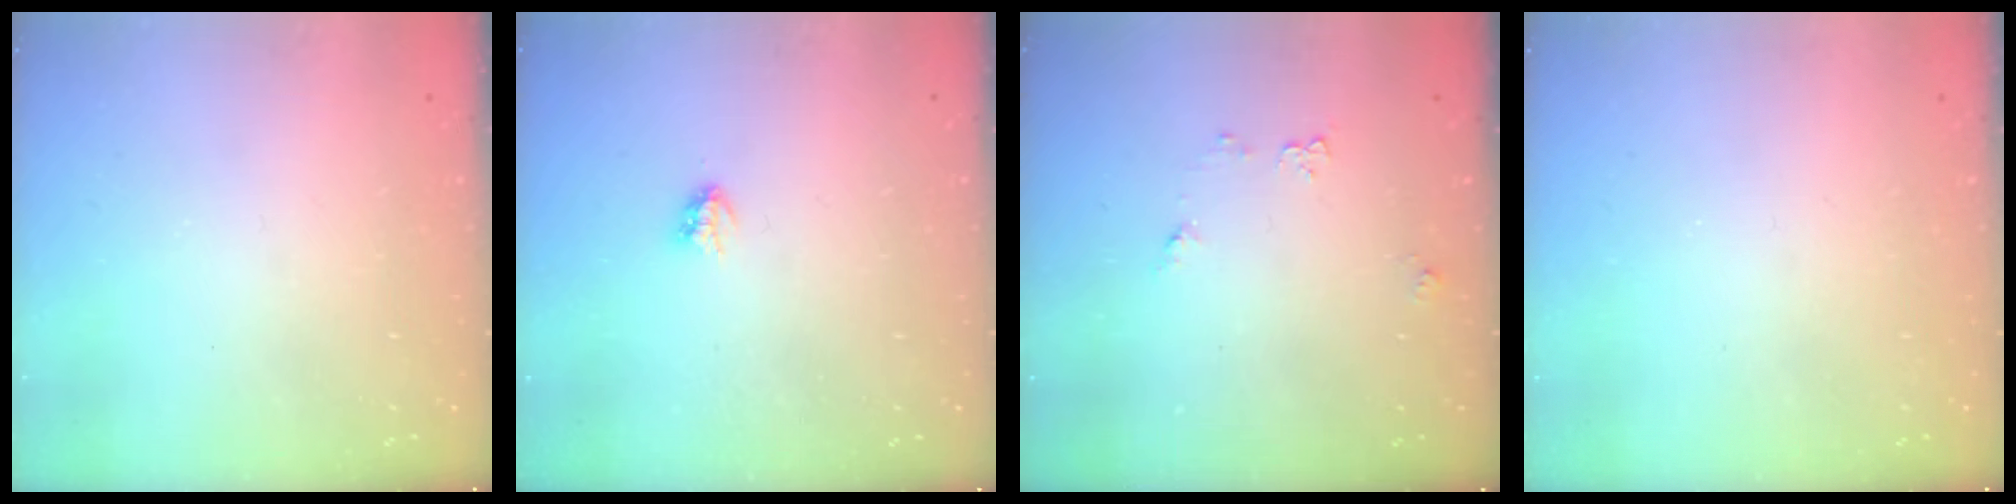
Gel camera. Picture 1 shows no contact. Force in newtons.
{"total": 2.9, "press": 2.8, "slide": 0.4}
{"total": 4.8, "press": 4.7, "slide": 0.6}
{"total": 0.0}